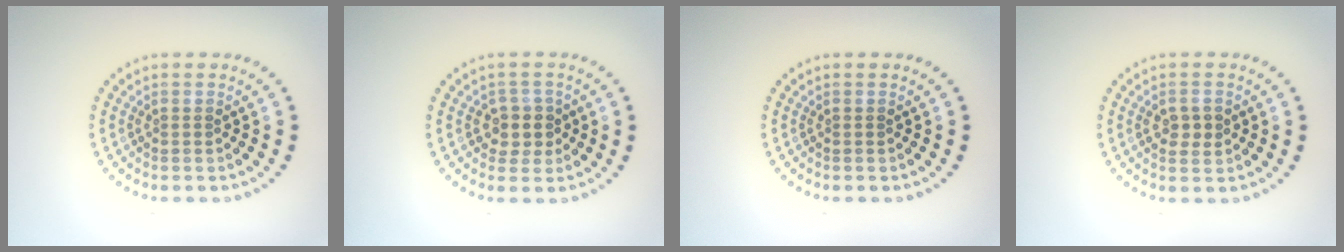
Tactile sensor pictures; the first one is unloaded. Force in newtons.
{"total": 2.3, "press": 2.1, "slide": 1.0}
{"total": 0.0}
{"total": 1.9, "press": 1.9, "slide": 0.1}